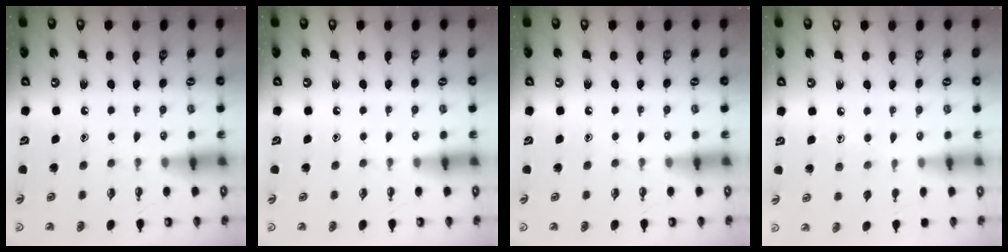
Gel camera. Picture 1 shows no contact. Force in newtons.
{"total": 0.0}
{"total": 0.0}
{"total": 6.2, "press": 6.2, "slide": 0.6}